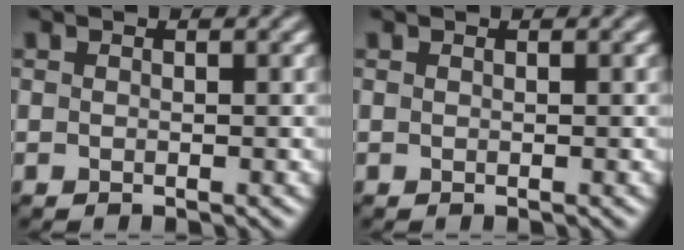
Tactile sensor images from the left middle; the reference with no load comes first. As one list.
[{"total": 0.0}]